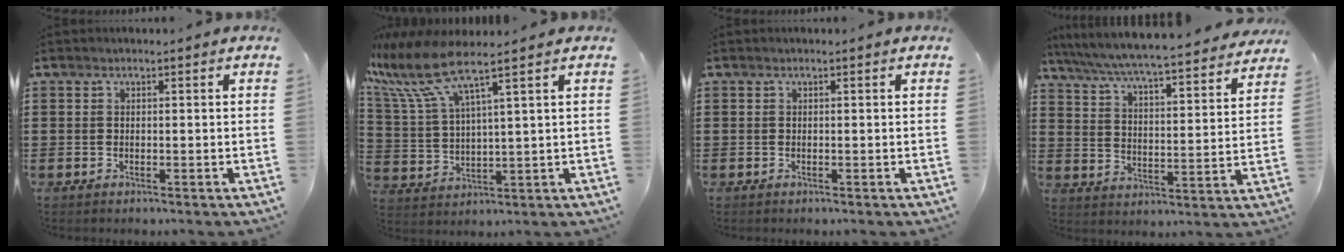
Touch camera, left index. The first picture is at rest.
{"total": 8.7, "force": [6.3, 1.2, 5.9], "torque": [-0.154, -0.034, 0.103]}
{"total": 0.0}
{"total": 5.3, "force": [5.1, -0.4, 1.5], "torque": [-0.055, -0.043, 0.079]}